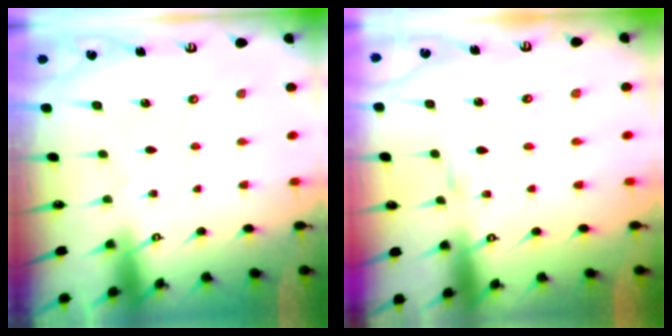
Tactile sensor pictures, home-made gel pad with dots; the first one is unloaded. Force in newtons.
{"total": 1.6, "press": 1.6, "slide": 0.1}